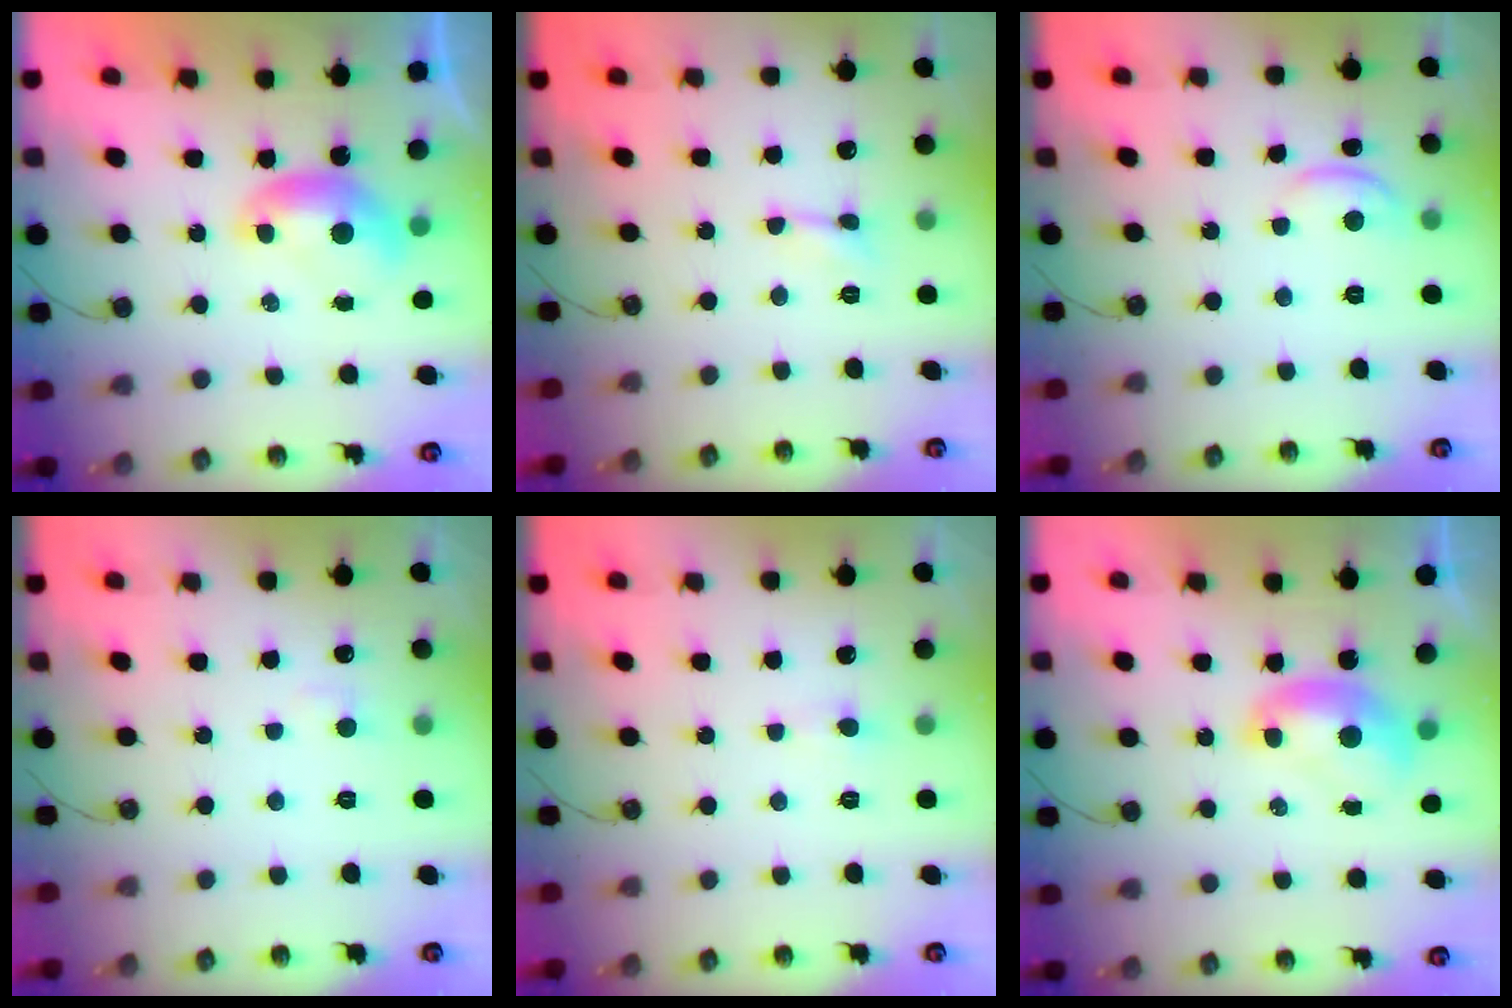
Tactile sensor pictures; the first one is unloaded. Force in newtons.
{"total": 2.4, "press": 2.3, "slide": 0.6}
{"total": 1.4, "press": 1.3, "slide": 0.4}
{"total": 2.0, "press": 1.9, "slide": 0.6}
{"total": 0.7, "press": 0.5, "slide": 0.5}
{"total": 1.5, "press": 1.5, "slide": 0.1}